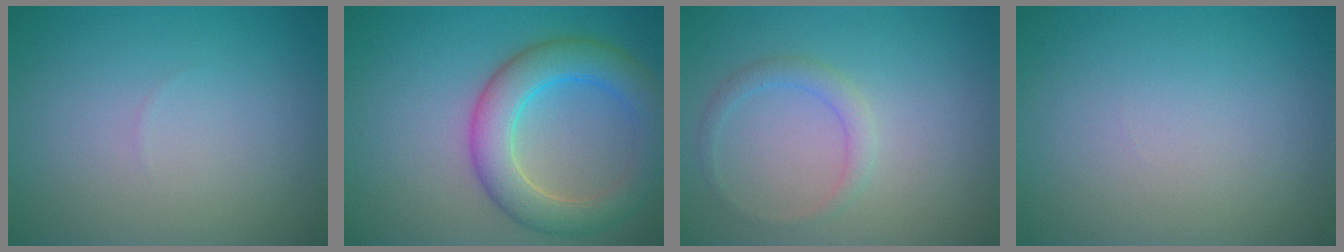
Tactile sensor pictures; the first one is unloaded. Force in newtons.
{"total": 6.1, "press": 6.1, "slide": 0.2}
{"total": 1.6, "press": 1.6, "slide": 0.2}
{"total": 0.0}